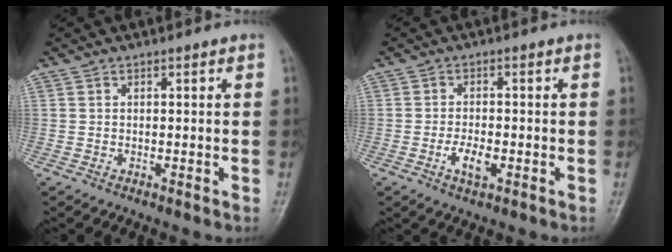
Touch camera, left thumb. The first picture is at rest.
{"total": 3.8, "force": [-1.4, 1.8, 3.1], "torque": [-0.057, 0.002, -0.024]}